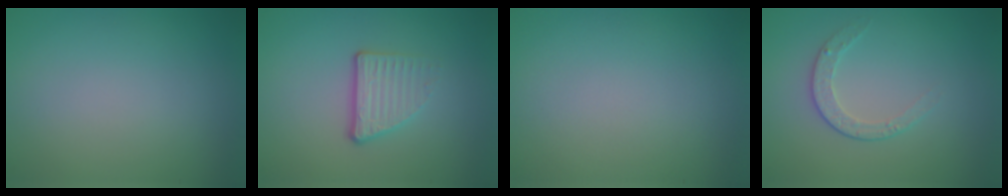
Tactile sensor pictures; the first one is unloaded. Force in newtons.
{"total": 3.4, "press": 2.2, "slide": 2.6}
{"total": 0.0}
{"total": 2.1, "press": 1.4, "slide": 1.5}